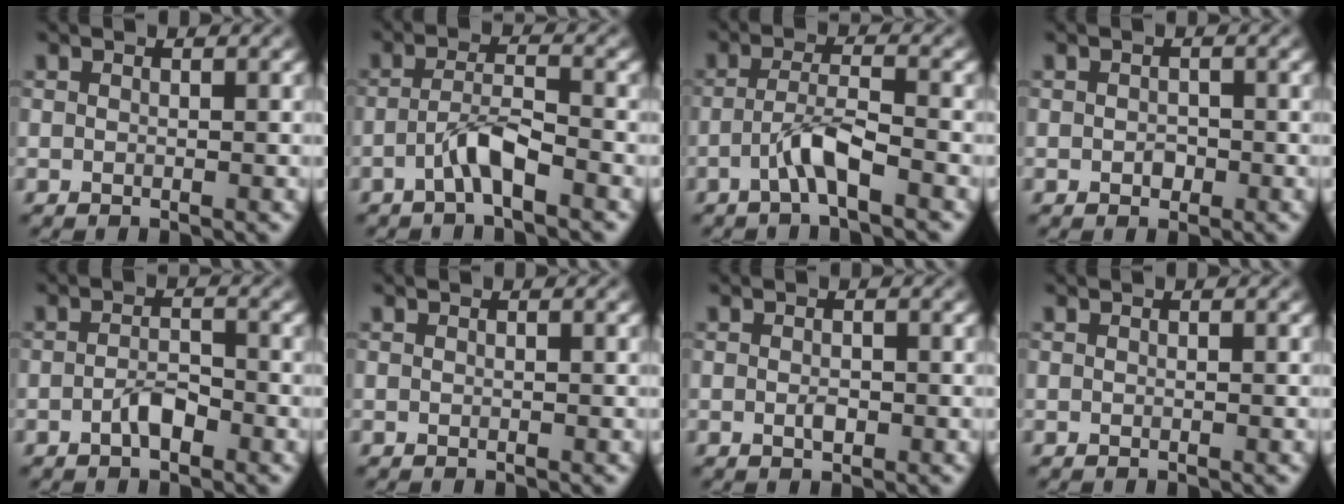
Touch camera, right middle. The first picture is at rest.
{"total": 3.0, "force": [-1.6, 0.5, 2.4], "torque": [-0.049, 0.010, -0.036]}
{"total": 3.2, "force": [-1.7, 0.5, 2.7], "torque": [-0.055, 0.011, -0.037]}
{"total": 1.0, "force": [-0.3, 0.8, 0.6], "torque": [-0.011, -0.004, -0.006]}
{"total": 2.1, "force": [-1.1, 0.9, 1.6], "torque": [-0.030, 0.003, -0.022]}
{"total": 0.0}
{"total": 1.0, "force": [-0.2, 0.5, 0.8], "torque": [-0.016, -0.001, -0.004]}
{"total": 0.0}